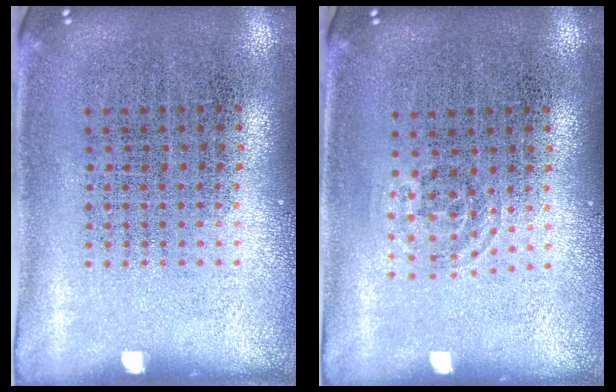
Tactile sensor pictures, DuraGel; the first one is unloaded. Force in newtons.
{"total": 0.7, "press": 0.5, "slide": 0.5}